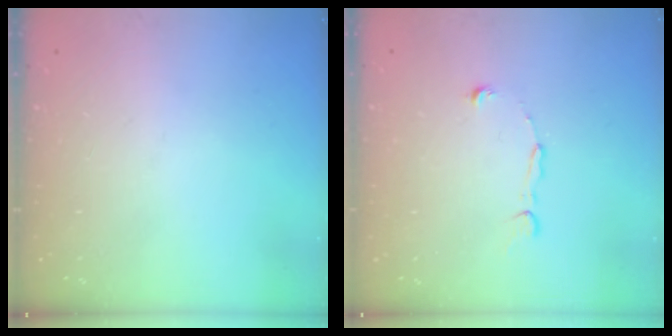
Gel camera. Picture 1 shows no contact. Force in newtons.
{"total": 3.2, "press": 3.2, "slide": 0.1}